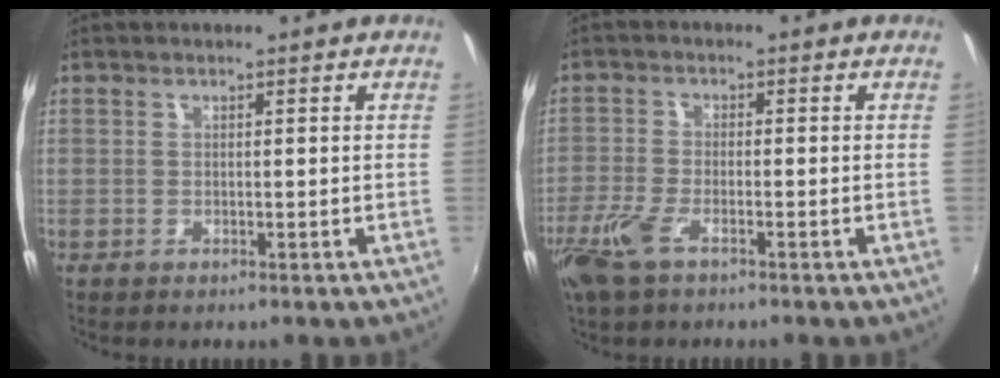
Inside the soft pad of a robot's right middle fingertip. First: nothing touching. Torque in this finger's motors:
{"motor_torque": [0.85, -0.78, 0.29, 0.10]}